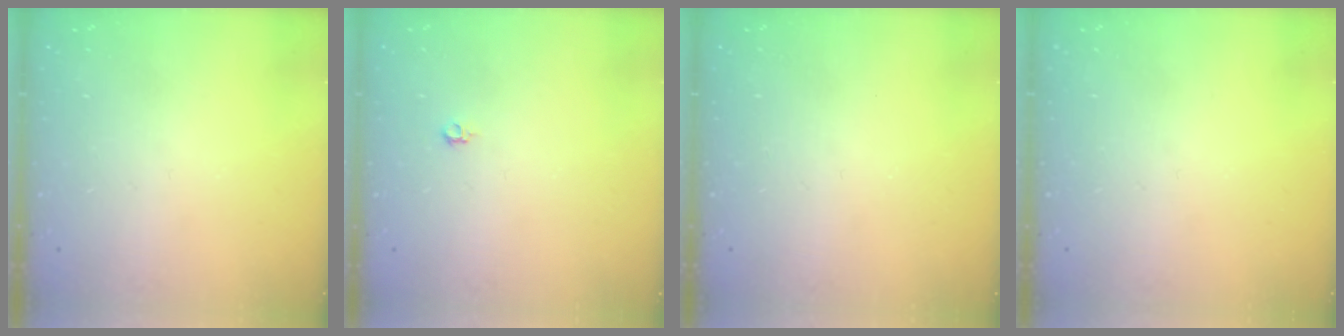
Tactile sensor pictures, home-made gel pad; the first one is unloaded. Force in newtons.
{"total": 3.5, "press": 3.4, "slide": 0.6}
{"total": 0.0}
{"total": 0.0}